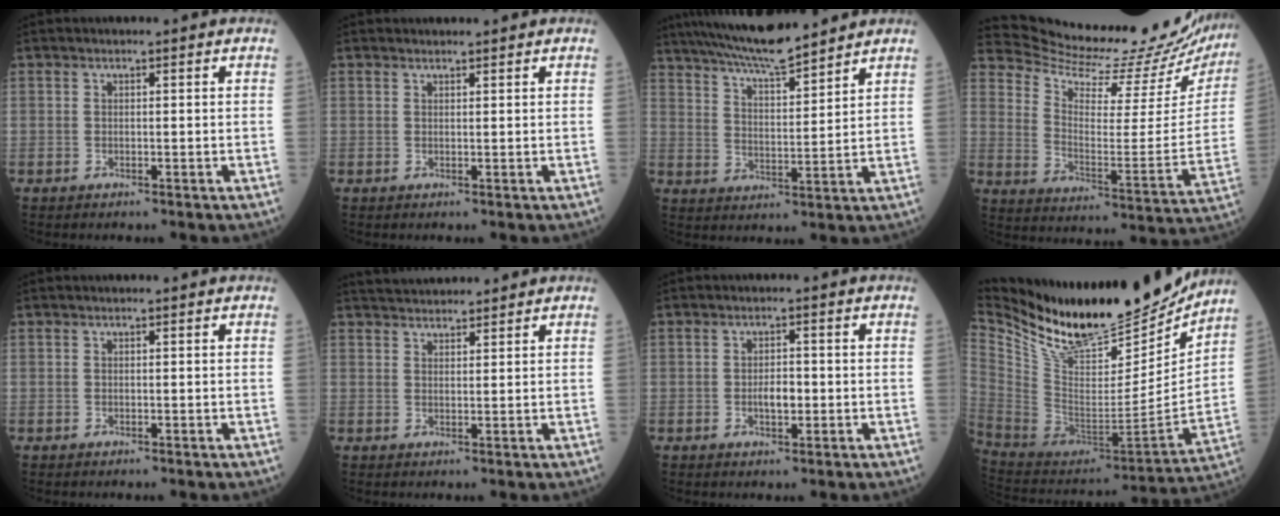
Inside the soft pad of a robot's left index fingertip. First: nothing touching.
{"total": 1.1, "force": [1.1, 0.1, 0.1], "torque": [-0.006, 0.007, 0.021]}
{"total": 12.8, "force": [11.5, 0.9, 5.5], "torque": [-0.103, 0.013, 0.198]}
{"total": 24.6, "force": [23.9, 3.0, 5.1], "torque": [-0.097, -0.098, 0.313]}
{"total": 0.0}
{"total": 7.3, "force": [6.8, 0.9, 2.5], "torque": [-0.046, 0.030, 0.116]}
{"total": 2.7, "force": [-0.6, 1.2, 2.4], "torque": [-0.042, 0.003, -0.008]}
{"total": 25.7, "force": [22.3, 6.0, 11.1], "torque": [-0.209, -0.043, 0.365]}